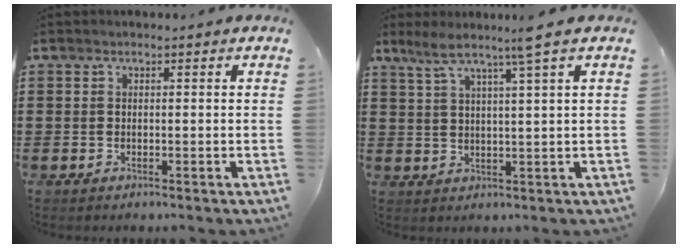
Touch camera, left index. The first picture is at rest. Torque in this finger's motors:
{"motor_torque": [1.20, -0.93, 0.21, 0.09]}